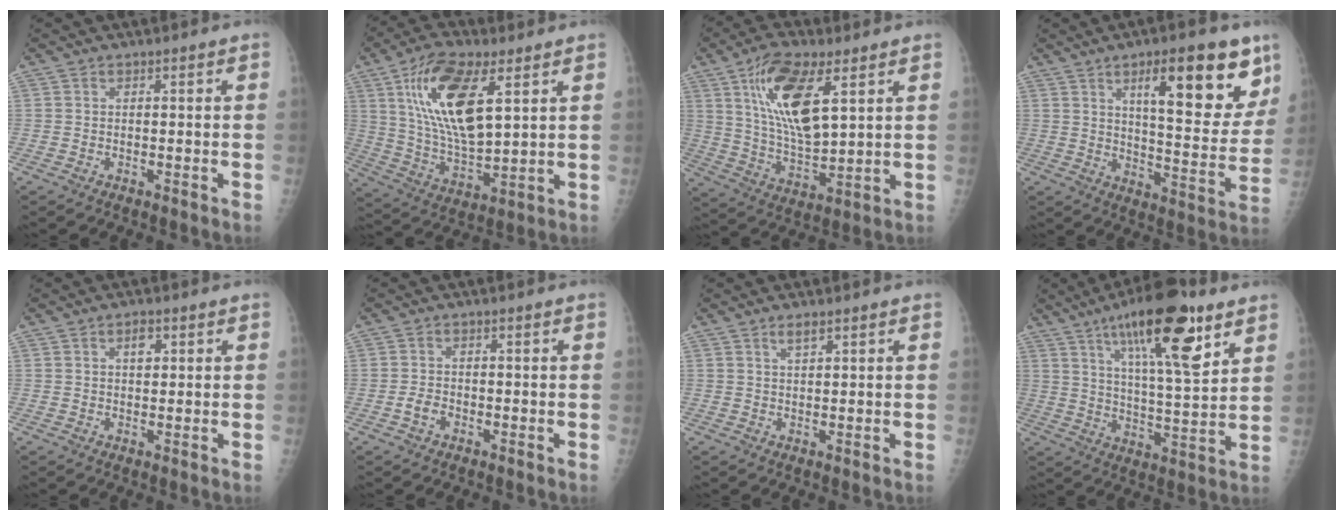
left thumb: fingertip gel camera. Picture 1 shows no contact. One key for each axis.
{"total": 18.2, "fx": 7.2, "fy": 7.5, "fz": 14.9, "tx": -0.264, "ty": -0.028, "tz": 0.137}
{"total": 15.9, "fx": 6.6, "fy": 6.3, "fz": 13.1, "tx": -0.226, "ty": -0.030, "tz": 0.127}
{"total": 19.0, "fx": 10.1, "fy": 6.0, "fz": 15.0, "tx": -0.168, "ty": -0.050, "tz": 0.152}
{"total": 2.9, "fx": 1.1, "fy": 1.8, "fz": 2.0, "tx": -0.022, "ty": -0.002, "tz": 0.016}
{"total": 2.8, "fx": -1.1, "fy": 2.0, "fz": 1.6, "tx": -0.027, "ty": 0.009, "tz": -0.020}
{"total": 2.2, "fx": 1.4, "fy": 0.7, "fz": 1.5, "tx": -0.024, "ty": -0.007, "tz": 0.028}
{"total": 19.5, "fx": 10.8, "fy": 5.2, "fz": 15.4, "tx": -0.226, "ty": -0.043, "tz": 0.176}